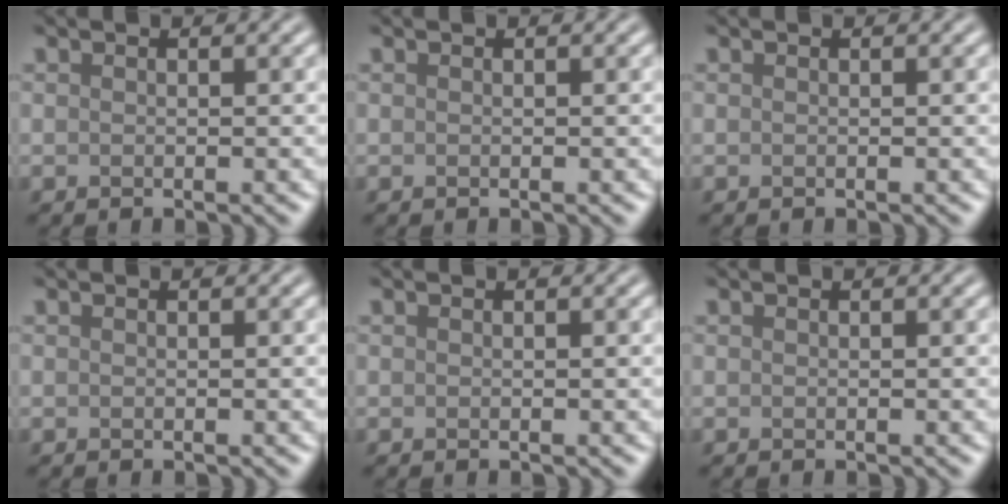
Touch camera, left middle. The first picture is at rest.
{"total": 0.0}
{"total": 0.0}
{"total": 0.0}
{"total": 0.0}
{"total": 0.0}